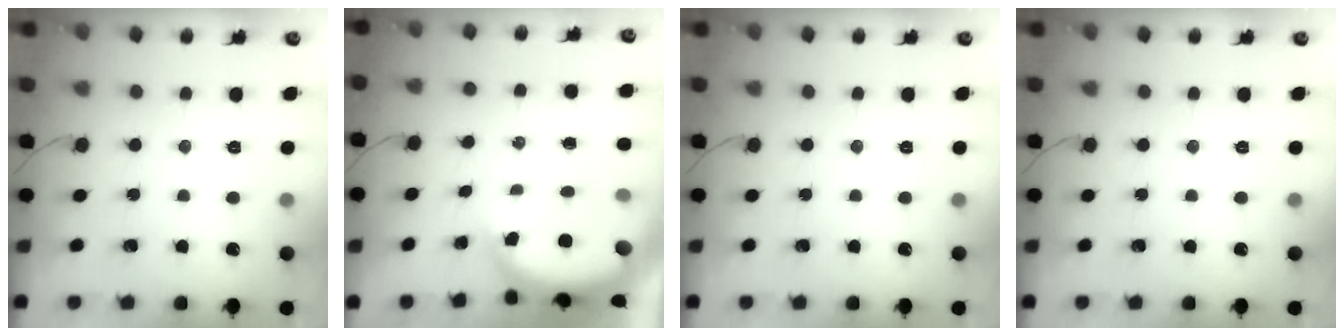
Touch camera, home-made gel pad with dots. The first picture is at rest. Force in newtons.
{"total": 4.4, "press": 4.4, "slide": 0.1}
{"total": 0.0}
{"total": 0.0}